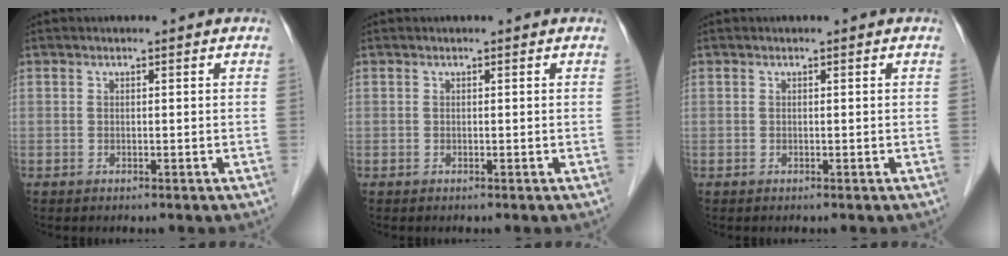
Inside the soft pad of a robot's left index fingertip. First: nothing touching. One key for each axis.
{"total": 0.0}
{"total": 0.0}